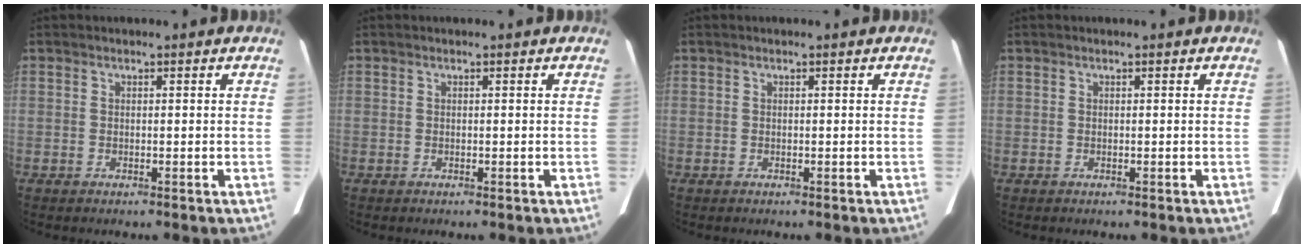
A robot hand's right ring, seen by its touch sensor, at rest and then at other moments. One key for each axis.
{"total": 0.0}
{"total": 0.0}
{"total": 0.0}